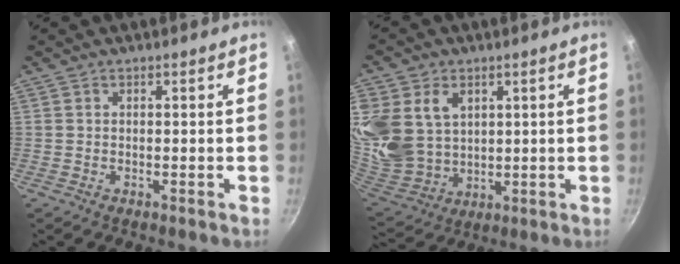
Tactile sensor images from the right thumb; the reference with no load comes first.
{"total": 19.5, "force": [6.0, 14.9, 11.0], "torque": [-0.248, -0.014, 0.134]}